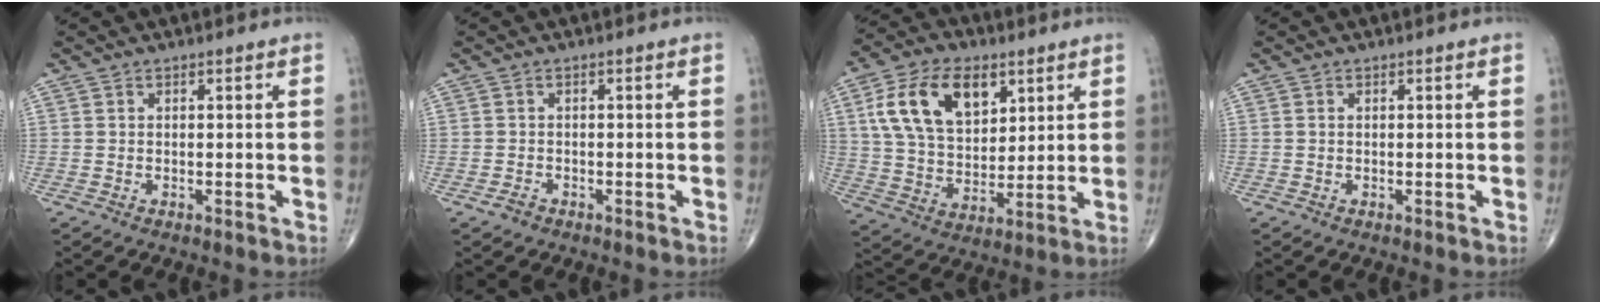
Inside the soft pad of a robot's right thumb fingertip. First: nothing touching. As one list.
[{"total": 1.3, "force": [-0.9, 0.9, 0.4], "torque": [-0.010, 0.004, -0.018]}, {"total": 16.6, "force": [6.6, 10.2, 11.4], "torque": [-0.182, -0.014, 0.126]}, {"total": 0.0}]